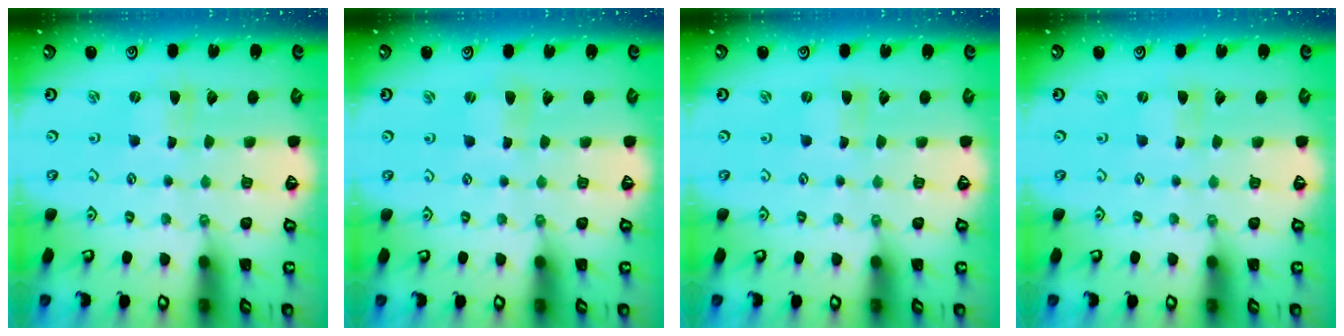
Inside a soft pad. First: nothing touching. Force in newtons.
{"total": 0.9, "press": 0.9, "slide": 0.2}
{"total": 0.0}
{"total": 0.0}